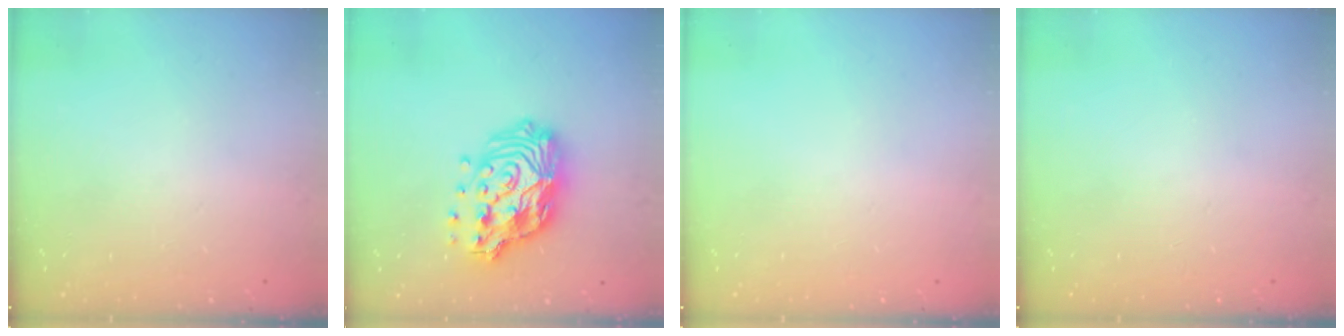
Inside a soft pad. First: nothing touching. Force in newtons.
{"total": 18.7, "press": 18.6, "slide": 1.5}
{"total": 0.0}
{"total": 0.0}